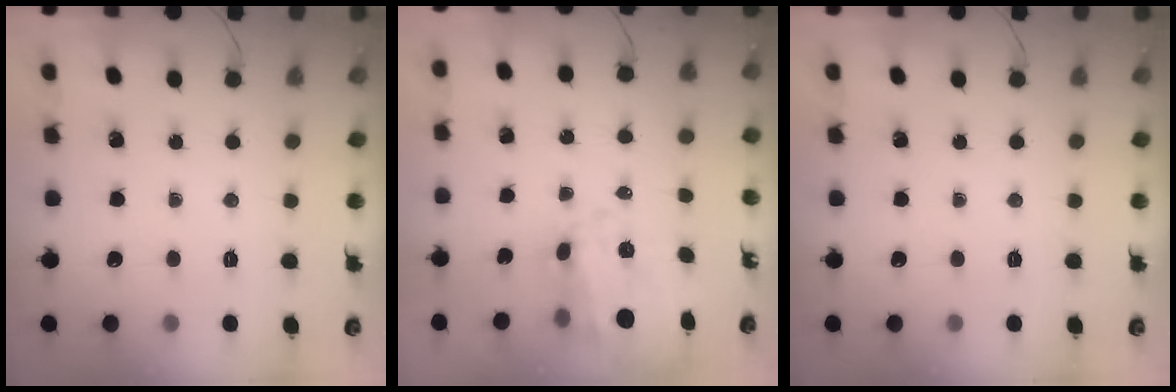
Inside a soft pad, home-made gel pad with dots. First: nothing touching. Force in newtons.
{"total": 7.7, "press": 7.1, "slide": 3.1}
{"total": 0.0}